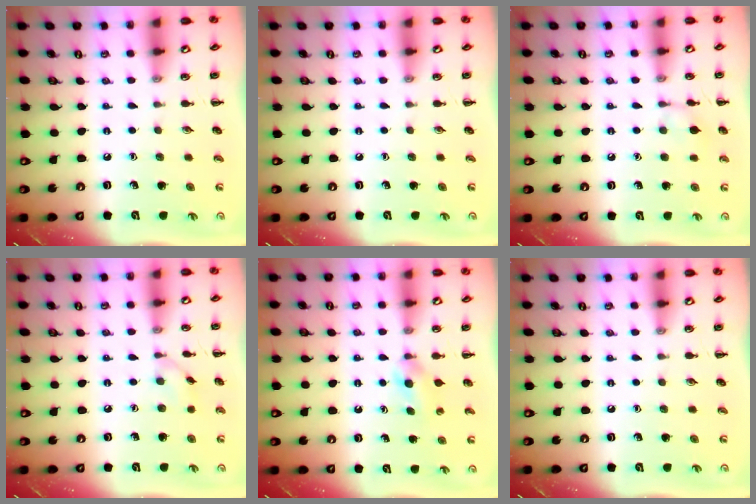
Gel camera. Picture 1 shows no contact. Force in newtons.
{"total": 0.0}
{"total": 6.3, "press": 5.9, "slide": 2.2}
{"total": 4.3, "press": 3.9, "slide": 1.8}
{"total": 3.6, "press": 3.4, "slide": 1.4}
{"total": 0.0}